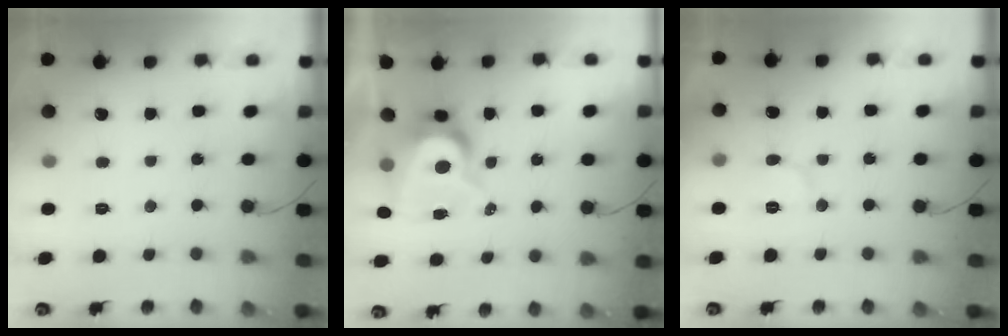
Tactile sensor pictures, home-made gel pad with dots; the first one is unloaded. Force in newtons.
{"total": 8.5, "press": 8.5, "slide": 0.9}
{"total": 6.4, "press": 6.3, "slide": 0.6}